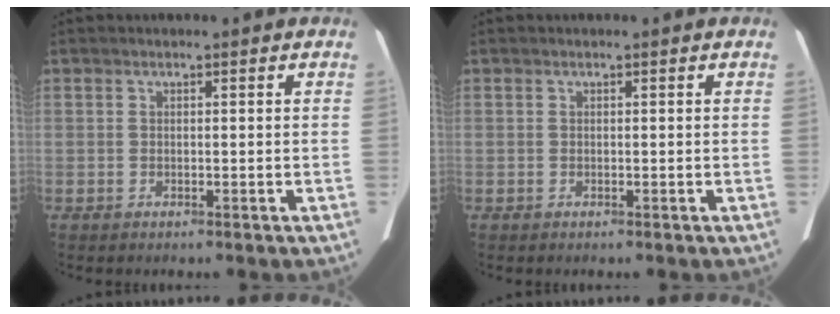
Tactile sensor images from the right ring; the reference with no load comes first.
{"total": 0.0}